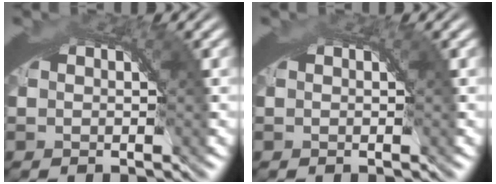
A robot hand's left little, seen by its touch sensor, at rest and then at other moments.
{"total": 0.0}